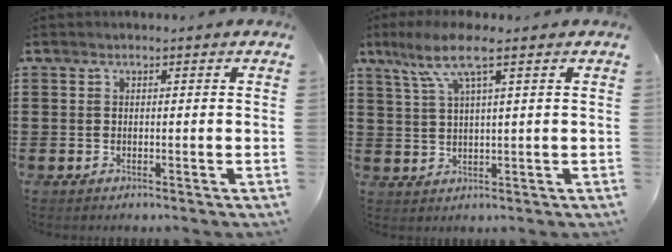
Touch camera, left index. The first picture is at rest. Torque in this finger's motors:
{"motor_torque": [1.17, -0.97, 0.46, 0.14]}